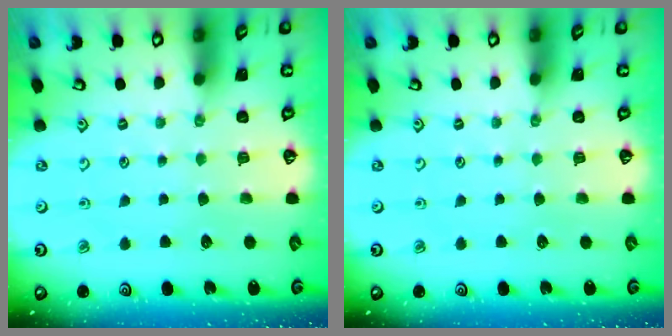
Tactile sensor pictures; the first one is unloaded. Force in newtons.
{"total": 0.0}